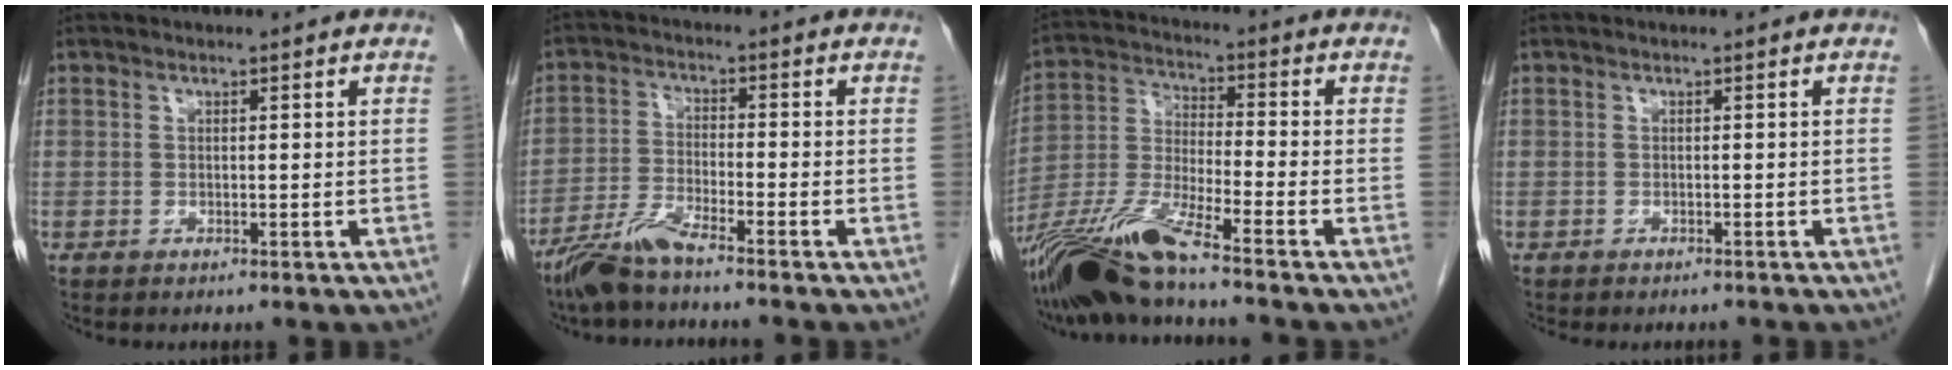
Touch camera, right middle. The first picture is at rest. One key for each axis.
{"total": 6.0, "fx": -5.1, "fy": -0.2, "fz": 3.2, "tx": -0.072, "ty": -0.023, "tz": -0.106}
{"total": 12.3, "fx": -9.7, "fy": -0.7, "fz": 7.5, "tx": -0.163, "ty": -0.020, "tz": -0.188}
{"total": 4.0, "fx": -3.6, "fy": 1.0, "fz": 1.5, "tx": -0.023, "ty": -0.008, "tz": -0.043}